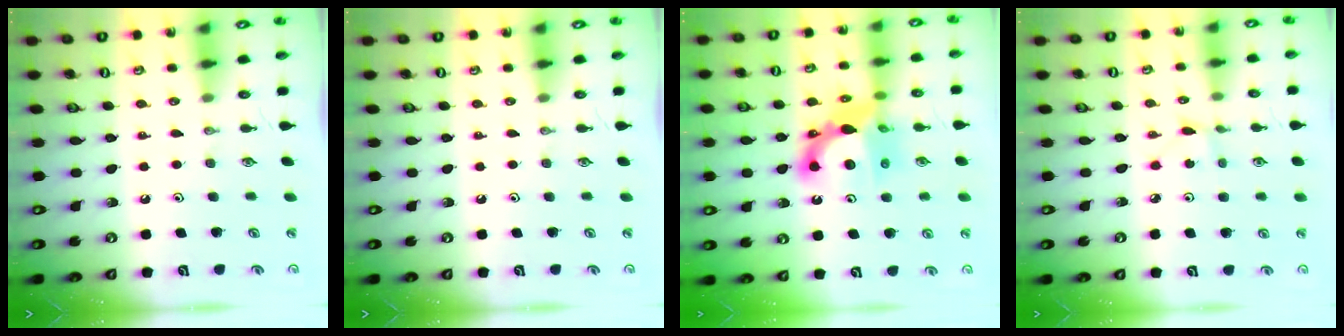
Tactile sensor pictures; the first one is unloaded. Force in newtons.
{"total": 0.0}
{"total": 12.4, "press": 12.2, "slide": 2.4}
{"total": 0.9, "press": 0.9, "slide": 0.1}